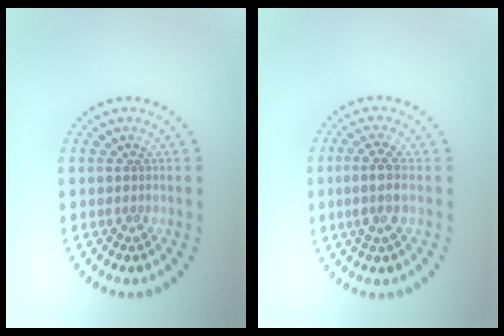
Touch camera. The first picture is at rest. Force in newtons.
{"total": 2.4, "press": 2.2, "slide": 1.1}